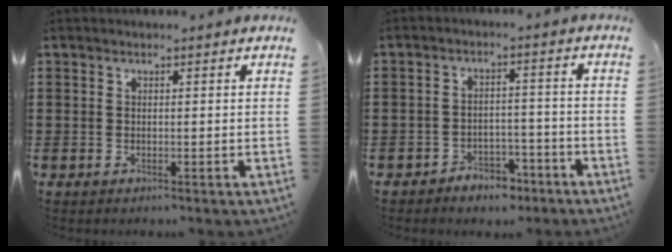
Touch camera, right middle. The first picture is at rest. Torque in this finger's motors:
{"motor_torque": [2.14, 0.00, 0.04, 0.05]}